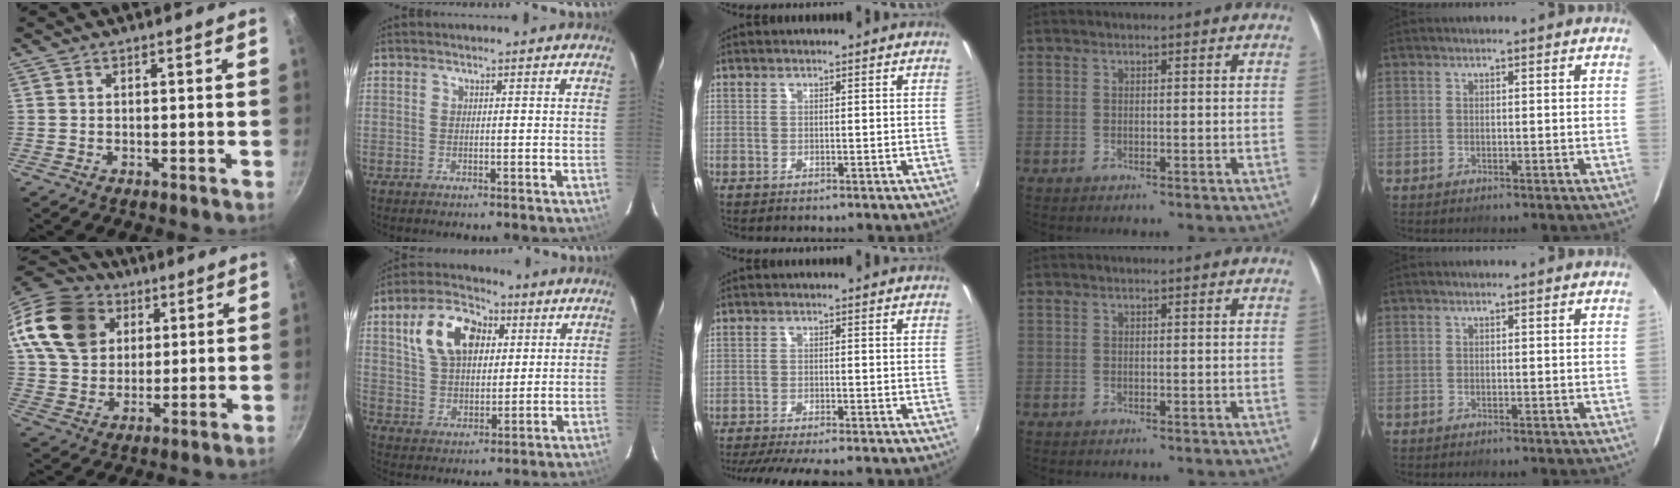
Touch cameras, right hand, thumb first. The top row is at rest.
{"thumb": {"total": 19.9, "force": [8.0, 15.3, 9.8], "torque": [-0.174, 0.009, 0.148]}, "index": {"total": 13.4, "force": [5.0, 8.4, 9.1], "torque": [-0.180, 0.037, 0.091]}, "middle": {"total": 11.3, "force": [-9.9, 1.3, 5.3], "torque": [-0.114, -0.028, -0.151]}}